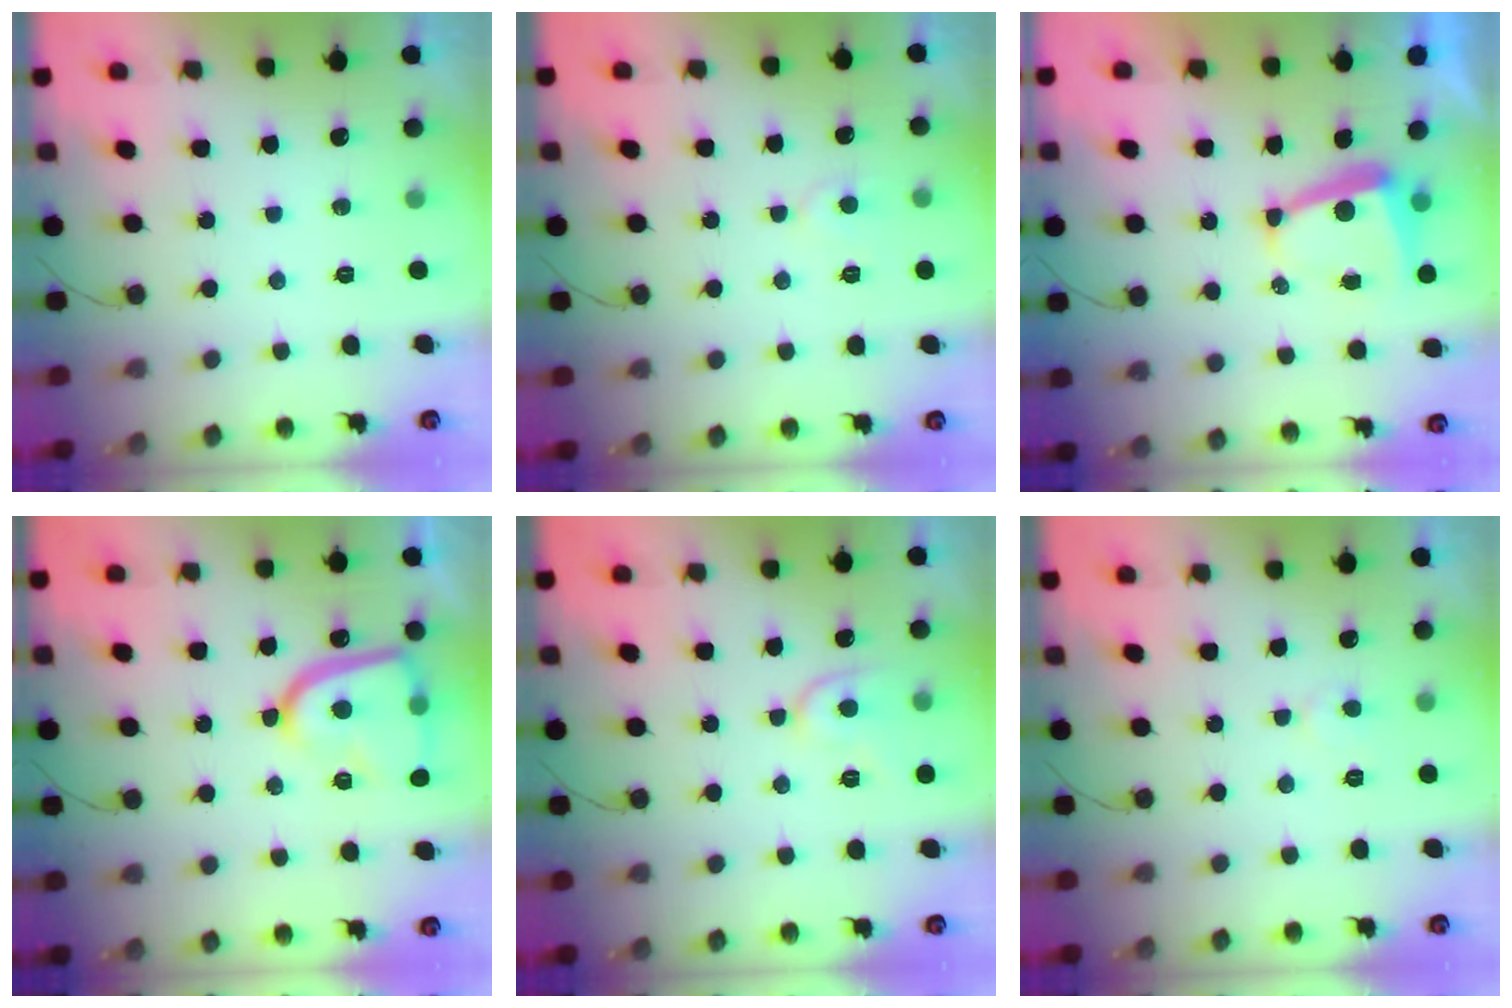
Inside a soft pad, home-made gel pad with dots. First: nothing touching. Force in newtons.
{"total": 4.3, "press": 4.2, "slide": 0.4}
{"total": 5.6, "press": 5.6, "slide": 0.5}
{"total": 16.0, "press": 16.0, "slide": 1.1}
{"total": 7.8, "press": 7.7, "slide": 0.8}
{"total": 3.5, "press": 3.5, "slide": 0.4}